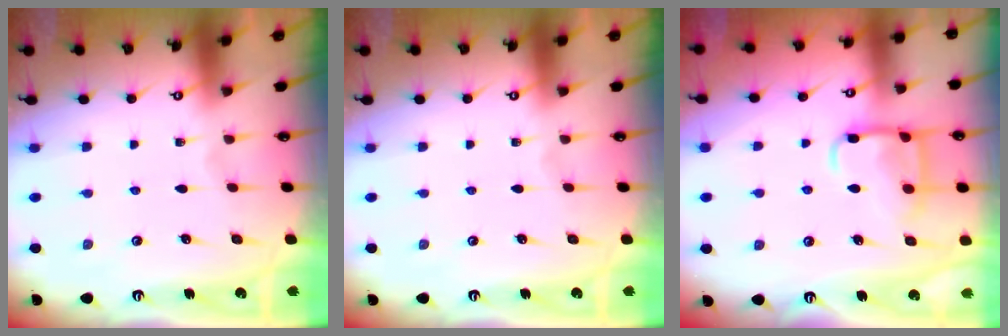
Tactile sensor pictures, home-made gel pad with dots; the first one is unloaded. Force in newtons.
{"total": 0.0}
{"total": 11.8, "press": 11.8, "slide": 1.2}